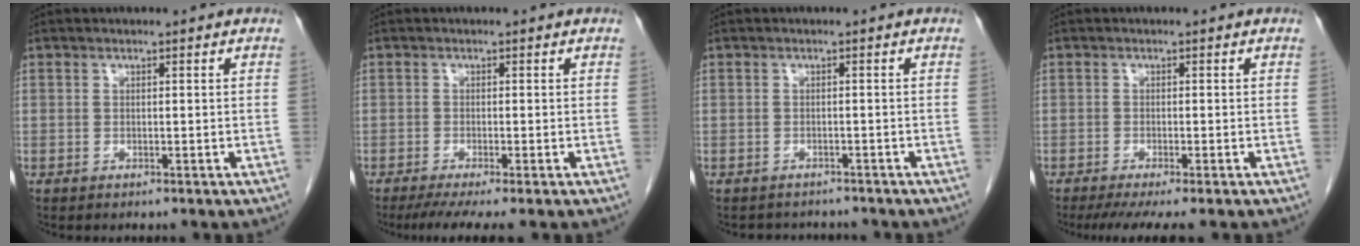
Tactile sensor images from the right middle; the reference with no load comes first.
{"total": 5.4, "force": [-4.1, 0.0, 3.6], "torque": [-0.054, -0.017, -0.067]}
{"total": 4.0, "force": [-3.7, 1.5, 0.4], "torque": [-0.007, 0.001, -0.047]}
{"total": 5.7, "force": [-4.5, 0.2, 3.6], "torque": [-0.050, -0.016, -0.071]}